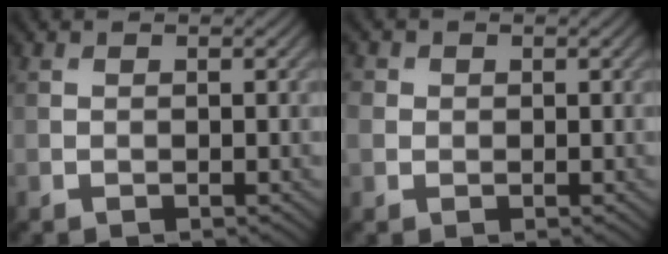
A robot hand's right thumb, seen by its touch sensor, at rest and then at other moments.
{"total": 2.3, "force": [0.2, 2.1, 0.9], "torque": [-0.027, 0.000, 0.002]}